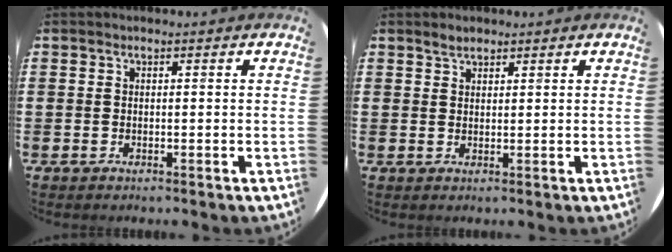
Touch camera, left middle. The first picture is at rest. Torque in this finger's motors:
{"motor_torque": [0.05, -0.04, 0.01, 0.00]}